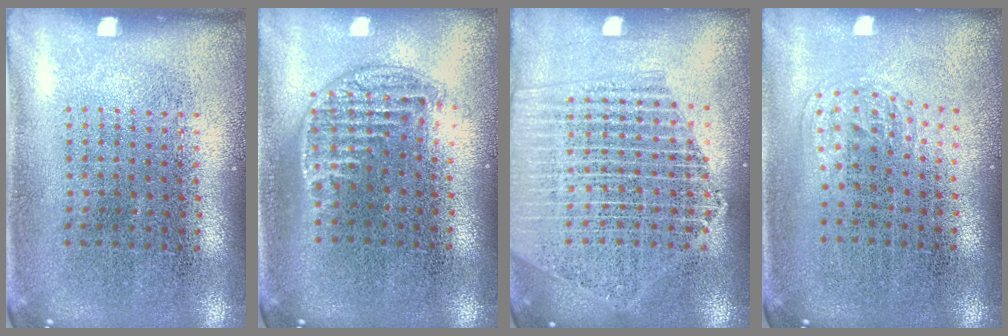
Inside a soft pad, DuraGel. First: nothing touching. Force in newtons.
{"total": 1.3, "press": 1.1, "slide": 0.6}
{"total": 2.0, "press": 1.8, "slide": 0.9}
{"total": 1.0, "press": 0.6, "slide": 0.8}